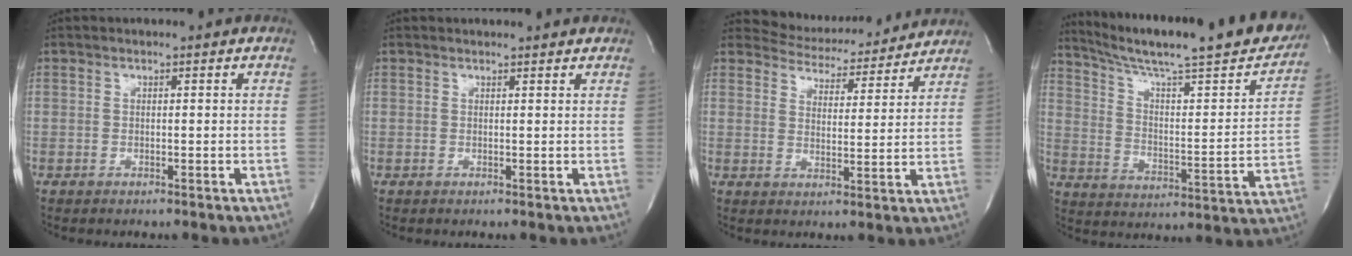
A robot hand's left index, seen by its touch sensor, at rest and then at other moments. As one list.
[{"total": 3.0, "force": [2.9, 0.5, 0.5], "torque": [-0.017, 0.010, 0.027]}, {"total": 11.1, "force": [10.8, 2.4, 1.0], "torque": [-0.014, -0.004, 0.140]}, {"total": 26.6, "force": [22.6, 2.4, 14.0], "torque": [-0.221, -0.043, 0.310]}]